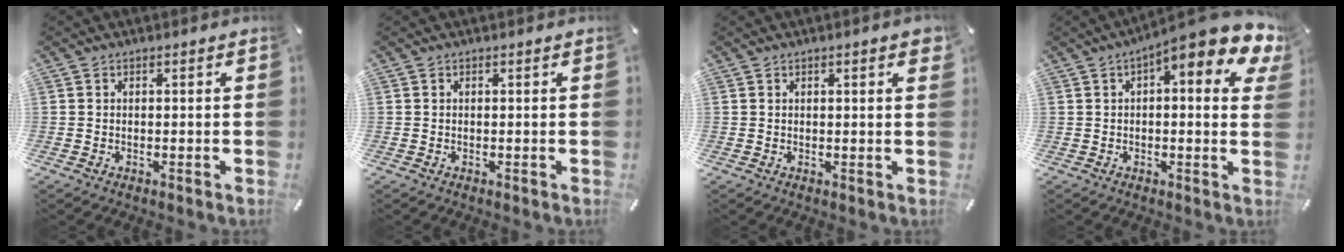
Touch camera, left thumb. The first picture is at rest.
{"total": 0.0}
{"total": 2.0, "force": [0.7, 0.4, 1.9], "torque": [-0.037, 0.002, 0.010]}
{"total": 10.8, "force": [6.0, 2.9, 8.5], "torque": [-0.116, -0.048, 0.099]}